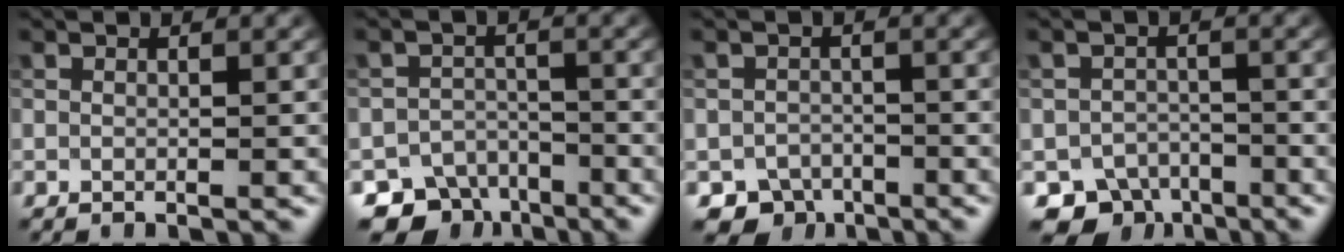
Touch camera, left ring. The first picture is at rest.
{"total": 6.4, "force": [-5.1, 3.7, 1.0], "torque": [0.009, -0.012, -0.069]}
{"total": 3.1, "force": [-2.3, 2.1, 0.5], "torque": [0.005, -0.004, -0.044]}
{"total": 4.5, "force": [-3.4, 2.8, 1.0], "torque": [-0.003, -0.009, -0.056]}